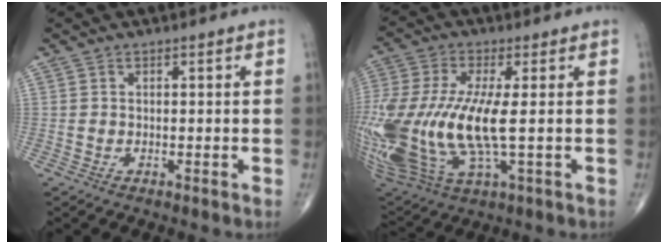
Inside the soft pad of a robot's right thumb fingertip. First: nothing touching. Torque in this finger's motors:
{"motor_torque": [1.80, 1.89, 2.75, 0.01, 0.45]}